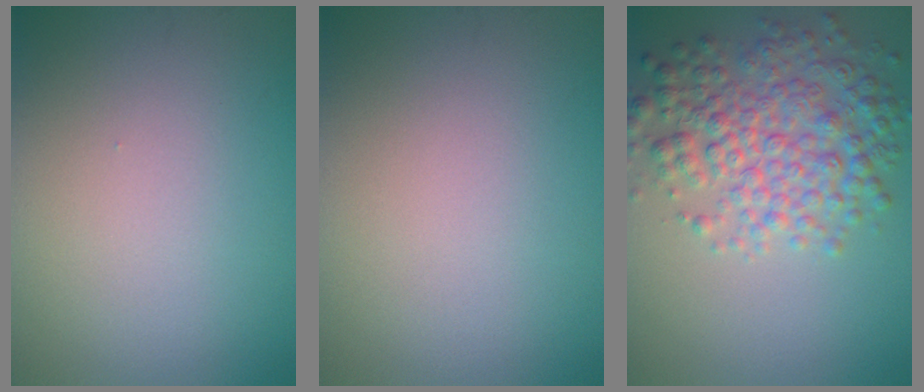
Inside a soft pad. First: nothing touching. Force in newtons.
{"total": 0.0}
{"total": 5.8, "press": 5.8, "slide": 0.1}